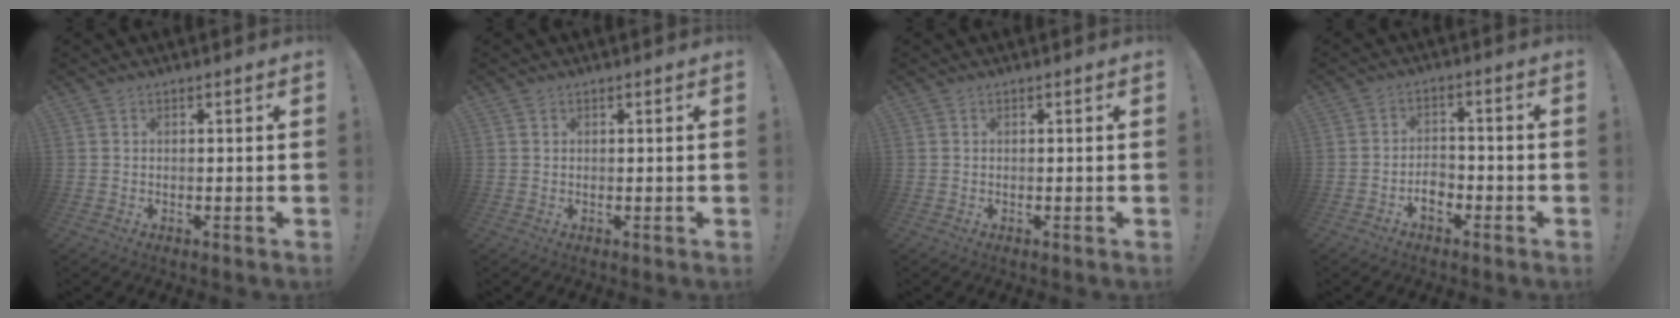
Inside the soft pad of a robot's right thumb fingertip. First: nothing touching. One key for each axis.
{"total": 0.7, "fx": 0.6, "fy": 0.4, "fz": 0.1, "tx": 0.007, "ty": -0.002, "tz": 0.010}
{"total": 0.0}
{"total": 4.9, "fx": -2.7, "fy": 3.1, "fz": 2.7, "tx": -0.035, "ty": 0.009, "tz": -0.047}